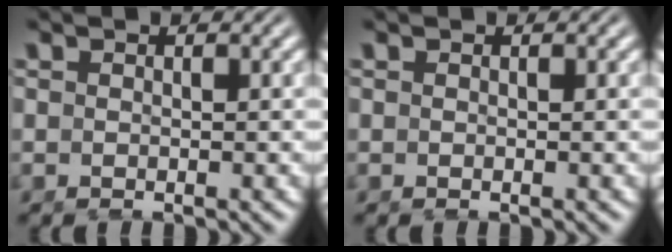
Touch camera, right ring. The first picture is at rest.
{"total": 0.0}